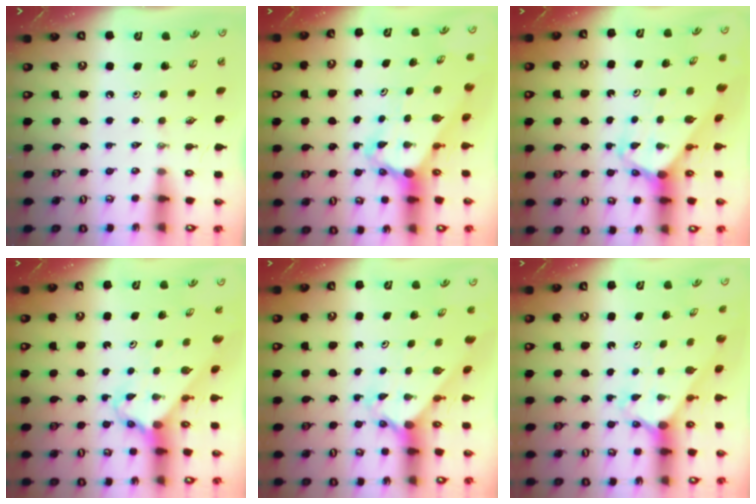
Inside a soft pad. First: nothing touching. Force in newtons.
{"total": 3.8, "press": 3.8, "slide": 0.3}
{"total": 2.8, "press": 2.8, "slide": 0.2}
{"total": 2.7, "press": 2.7, "slide": 0.2}
{"total": 2.5, "press": 2.5, "slide": 0.2}
{"total": 2.0, "press": 2.0, "slide": 0.2}